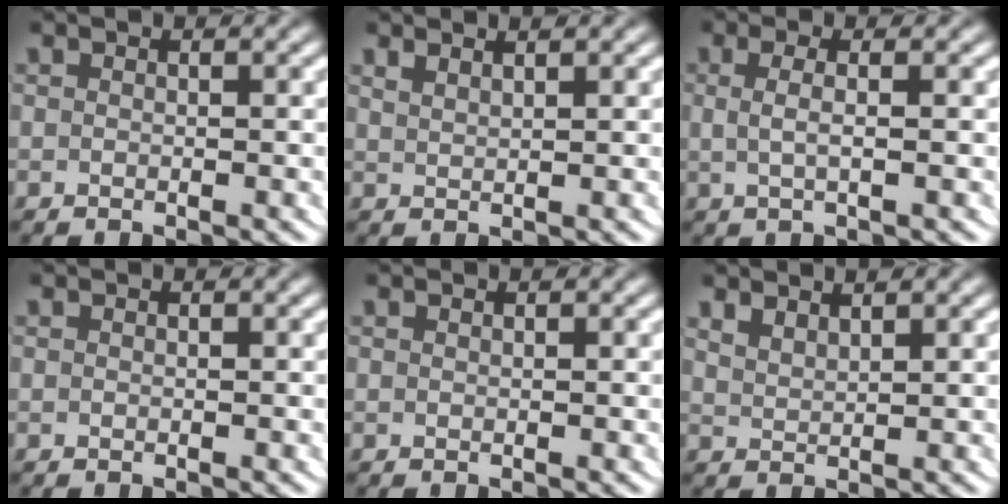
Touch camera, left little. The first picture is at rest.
{"total": 1.3, "force": [1.2, -0.4, 0.2], "torque": [-0.003, -0.005, 0.031]}
{"total": 2.4, "force": [0.3, 0.6, 2.3], "torque": [-0.043, -0.002, 0.009]}
{"total": 0.0}
{"total": 0.0}
{"total": 1.8, "force": [1.7, 0.2, 0.4], "torque": [-0.012, -0.008, 0.041]}